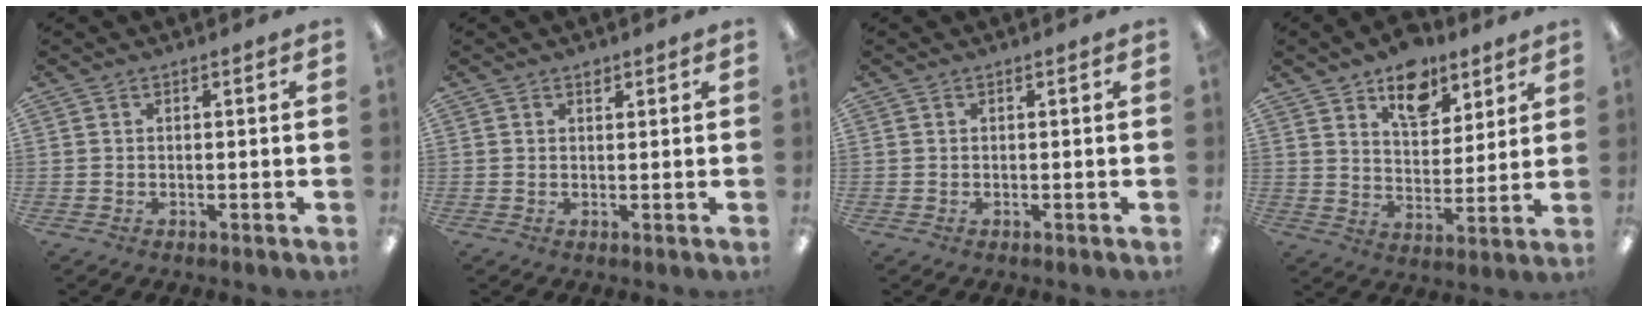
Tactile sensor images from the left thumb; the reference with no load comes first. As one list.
[{"total": 1.3, "force": [1.0, 0.7, 0.4], "torque": [-0.001, -0.002, 0.017]}, {"total": 0.0}, {"total": 12.2, "force": [8.6, 6.8, 5.4], "torque": [-0.062, -0.047, 0.151]}]